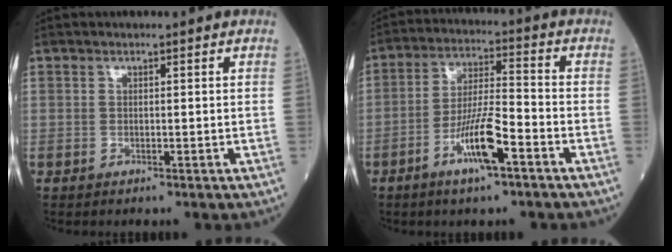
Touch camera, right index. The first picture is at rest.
{"total": 8.9, "force": [-4.5, 1.1, 7.7], "torque": [-0.151, -0.001, -0.080]}